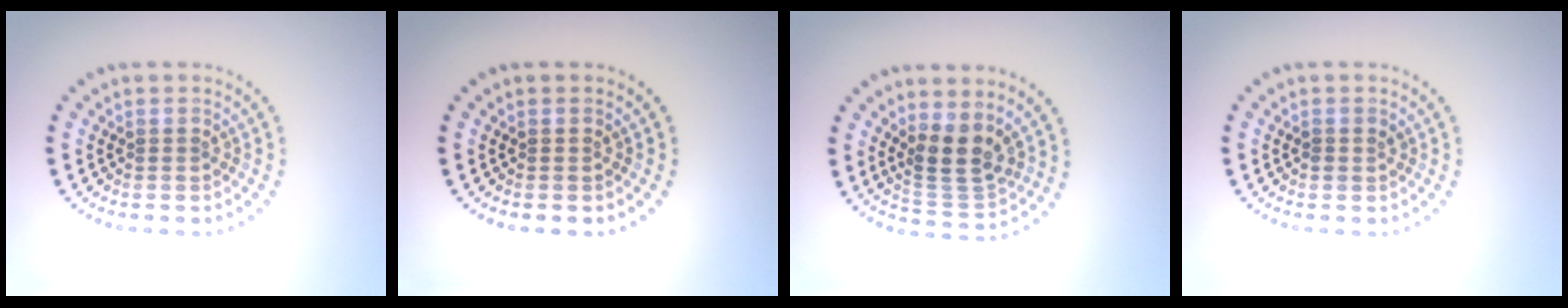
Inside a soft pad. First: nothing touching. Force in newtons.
{"total": 0.0}
{"total": 3.8, "press": 3.4, "slide": 1.7}
{"total": 0.6, "press": 0.6, "slide": 0.2}